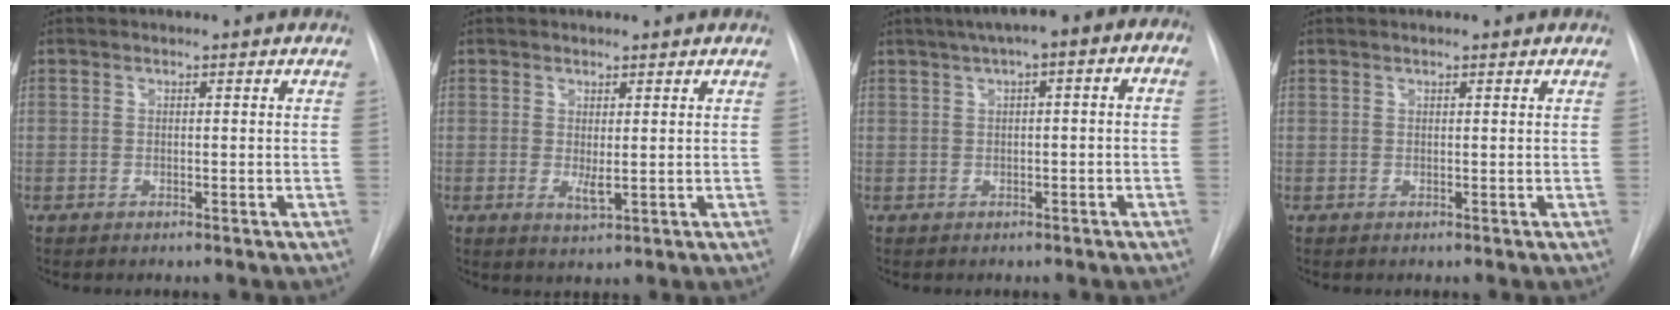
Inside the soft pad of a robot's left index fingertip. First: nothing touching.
{"total": 2.0, "force": [0.3, 0.6, 1.9], "torque": [-0.035, -0.008, 0.012]}
{"total": 7.6, "force": [2.5, 2.2, 6.8], "torque": [-0.097, 0.041, 0.026]}
{"total": 1.0, "force": [0.9, 0.2, 0.6], "torque": [-0.012, 0.011, 0.013]}